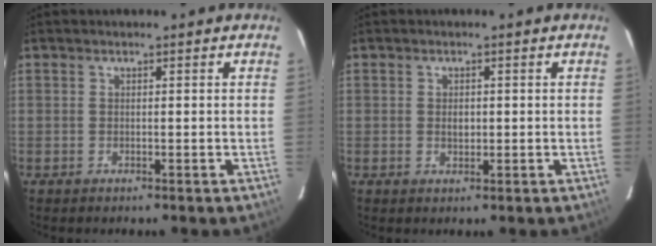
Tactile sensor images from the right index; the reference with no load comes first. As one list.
[{"total": 1.7, "force": [0.0, 1.3, 1.1], "torque": [-0.017, 0.000, 0.001]}]